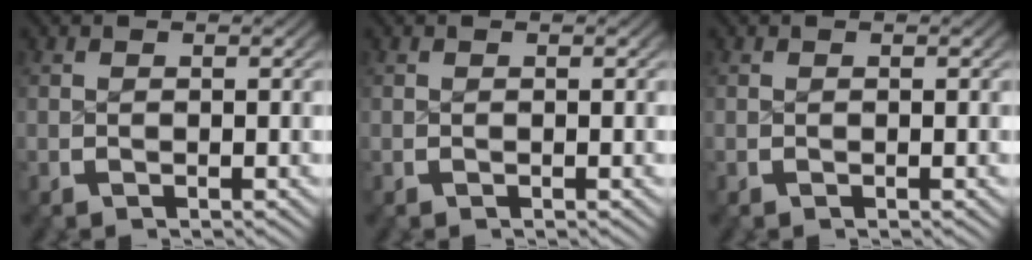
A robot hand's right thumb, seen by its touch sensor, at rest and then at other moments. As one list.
[{"total": 0.0}, {"total": 0.0}]